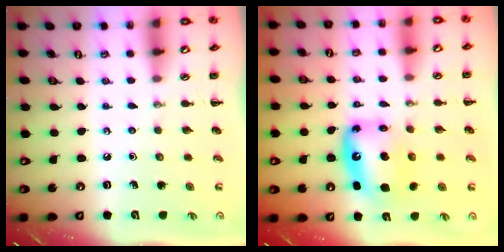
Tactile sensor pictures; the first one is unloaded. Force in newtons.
{"total": 9.2, "press": 8.9, "slide": 2.4}